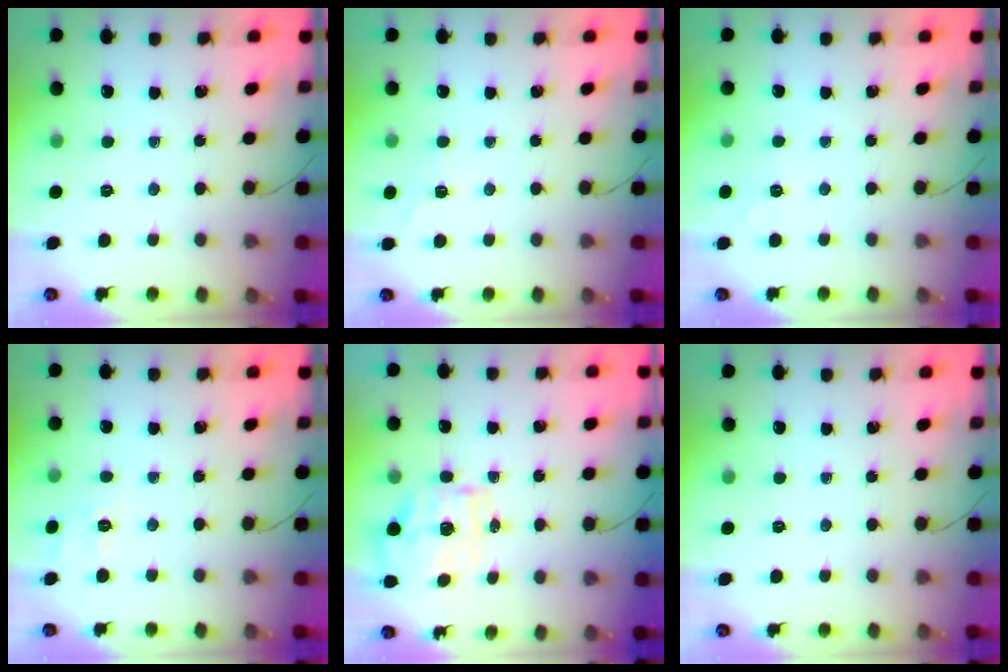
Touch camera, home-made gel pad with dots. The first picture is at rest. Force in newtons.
{"total": 3.0, "press": 2.5, "slide": 1.7}
{"total": 3.4, "press": 2.9, "slide": 1.7}
{"total": 3.5, "press": 3.1, "slide": 1.6}
{"total": 2.6, "press": 2.3, "slide": 1.3}
{"total": 0.0}